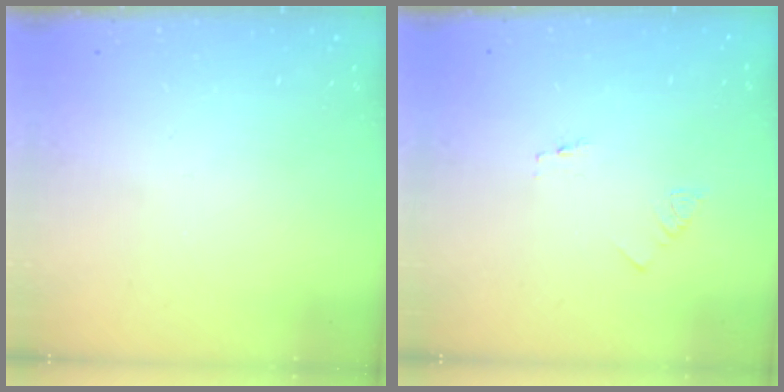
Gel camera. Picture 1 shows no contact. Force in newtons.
{"total": 1.3, "press": 1.2, "slide": 0.1}